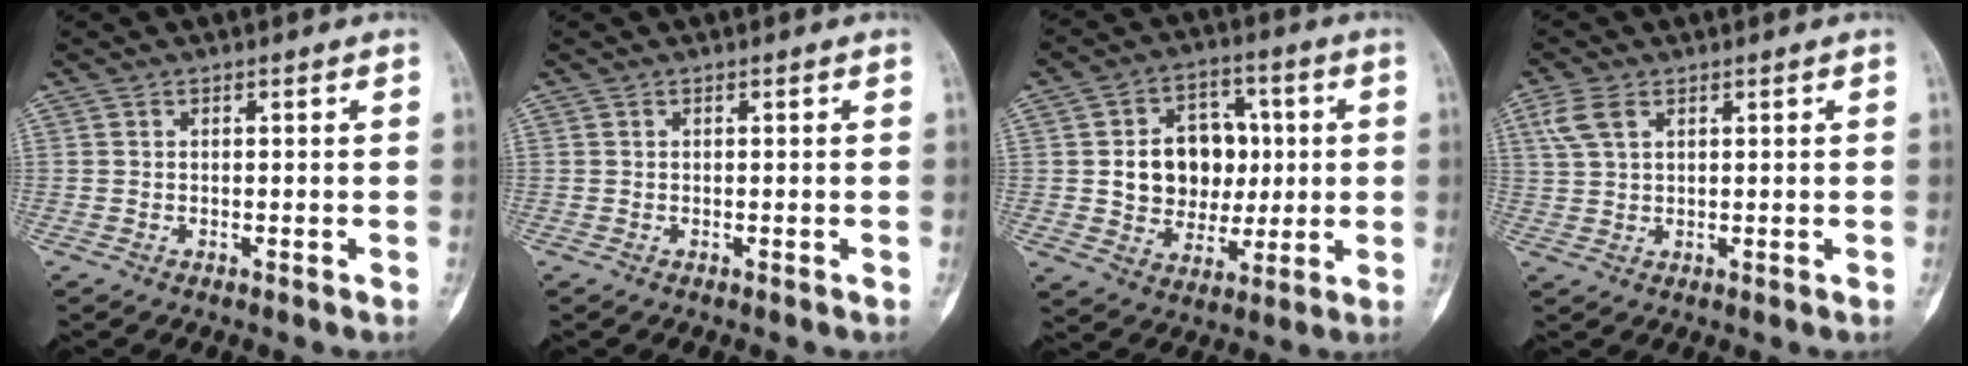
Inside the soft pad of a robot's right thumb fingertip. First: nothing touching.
{"total": 0.0}
{"total": 13.8, "force": [1.2, 11.0, 8.2], "torque": [-0.073, 0.011, 0.029]}
{"total": 4.4, "force": [2.0, 2.4, 3.0], "torque": [-0.070, 0.006, 0.048]}